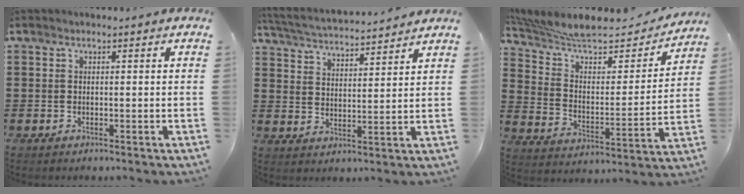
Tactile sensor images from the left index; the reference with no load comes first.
{"total": 3.7, "force": [3.6, -0.2, 0.6], "torque": [-0.033, -0.025, 0.058]}
{"total": 7.7, "force": [6.6, 1.8, 3.4], "torque": [-0.098, -0.045, 0.110]}